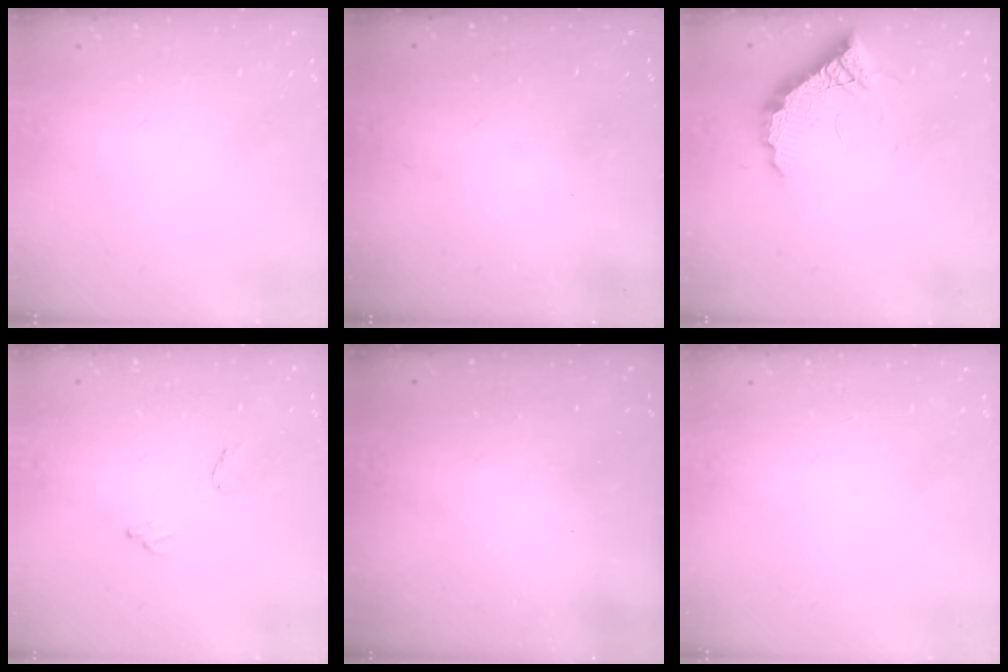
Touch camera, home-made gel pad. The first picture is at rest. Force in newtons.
{"total": 3.2, "press": 3.2, "slide": 0.1}
{"total": 11.2, "press": 11.2, "slide": 0.6}
{"total": 6.1, "press": 6.1, "slide": 0.6}
{"total": 3.3, "press": 3.3, "slide": 0.1}
{"total": 0.0}